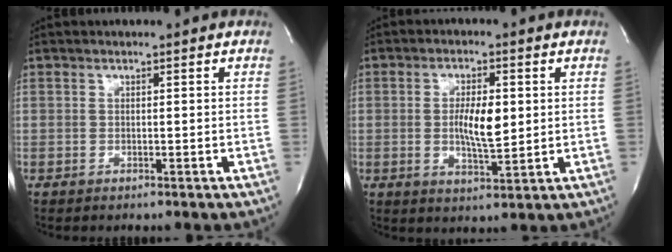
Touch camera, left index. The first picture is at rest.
{"total": 6.1, "force": [0.1, 1.8, 5.8], "torque": [-0.104, -0.006, 0.003]}